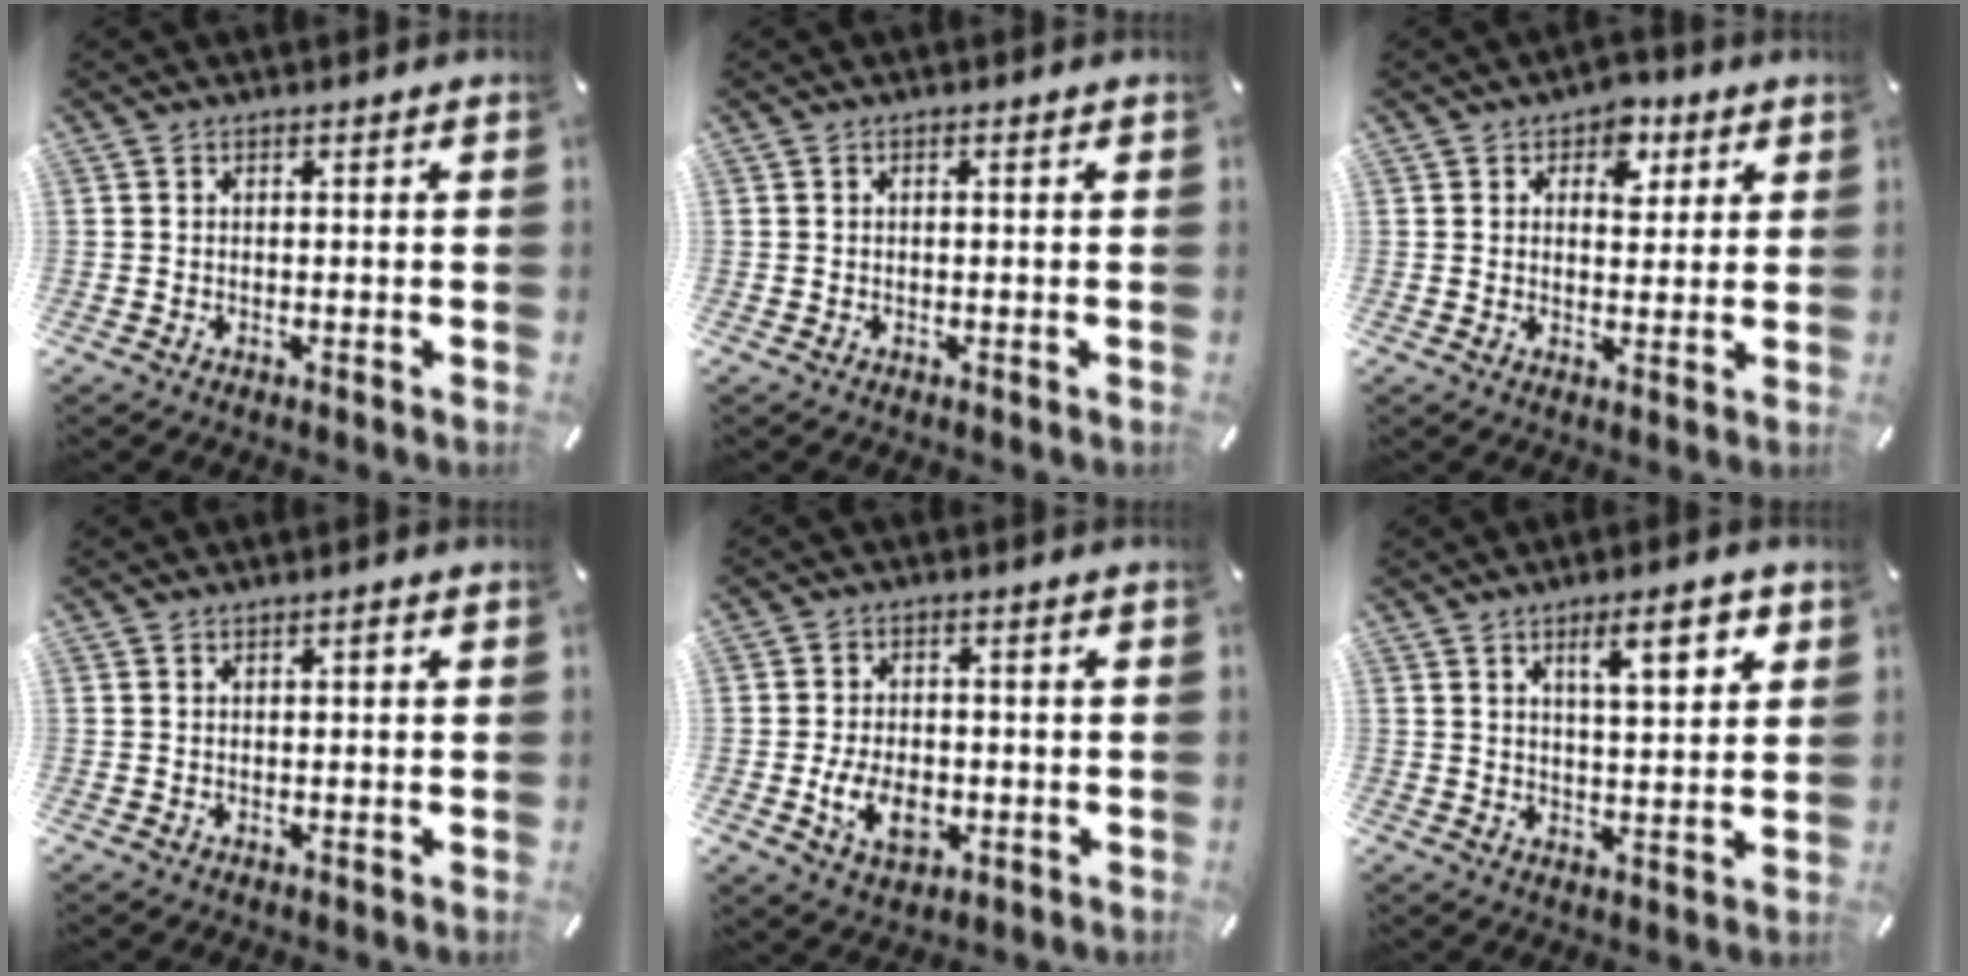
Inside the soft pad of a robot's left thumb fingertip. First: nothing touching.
{"total": 0.0}
{"total": 6.0, "force": [2.7, 4.4, 3.1], "torque": [-0.025, -0.007, 0.038]}
{"total": 0.7, "force": [0.4, 0.2, 0.6], "torque": [-0.013, 0.000, 0.007]}
{"total": 8.1, "force": [-1.8, 5.6, 5.5], "torque": [-0.116, 0.000, -0.031]}
{"total": 9.4, "force": [5.1, 3.0, 7.3], "torque": [-0.104, -0.020, 0.080]}